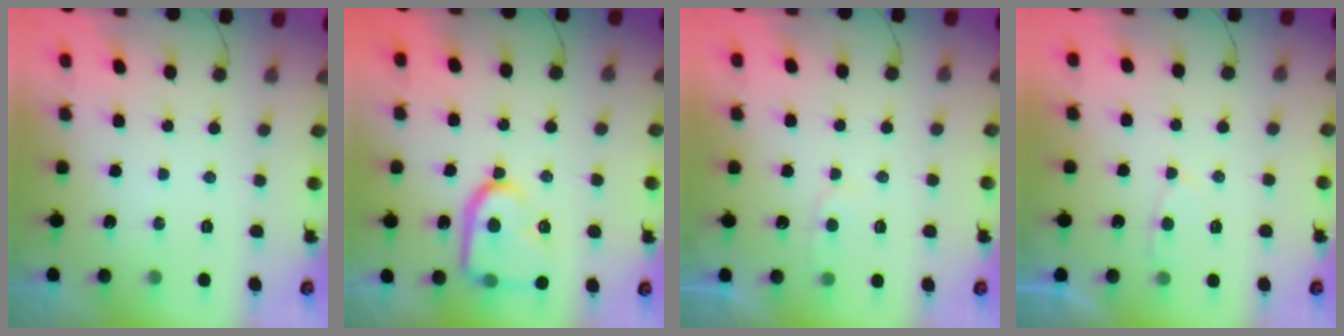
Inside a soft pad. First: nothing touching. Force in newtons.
{"total": 16.6, "press": 16.5, "slide": 1.4}
{"total": 4.2, "press": 4.2, "slide": 0.4}
{"total": 3.0, "press": 2.9, "slide": 0.5}